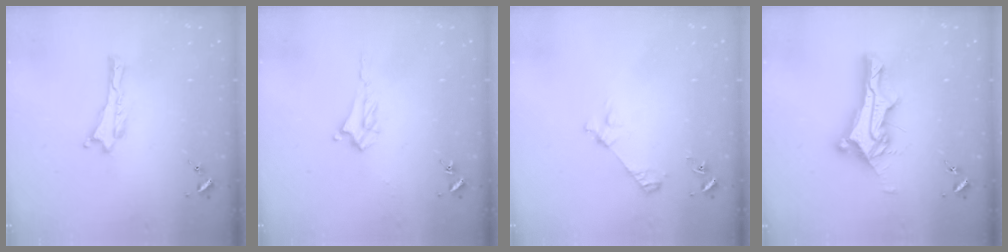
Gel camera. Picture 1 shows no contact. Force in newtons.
{"total": 2.4, "press": 2.4, "slide": 0.4}
{"total": 3.3, "press": 3.3, "slide": 0.3}
{"total": 10.8, "press": 10.7, "slide": 0.9}